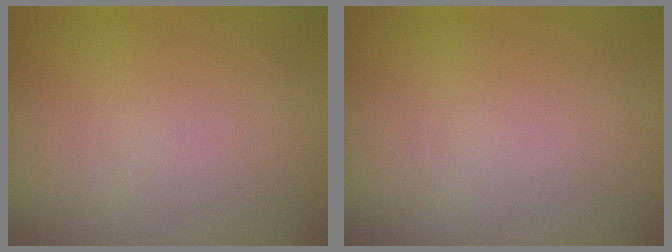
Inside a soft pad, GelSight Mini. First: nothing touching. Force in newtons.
{"total": 0.0}